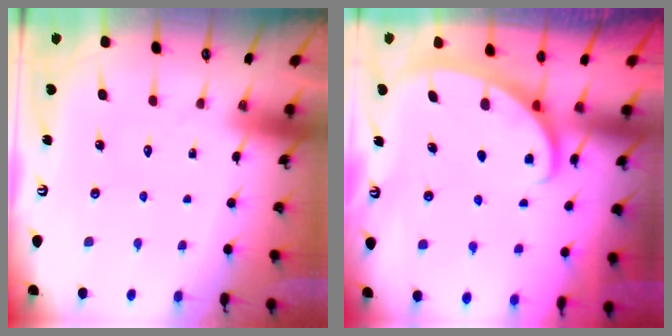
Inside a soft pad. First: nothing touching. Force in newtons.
{"total": 2.9, "press": 2.9, "slide": 0.1}